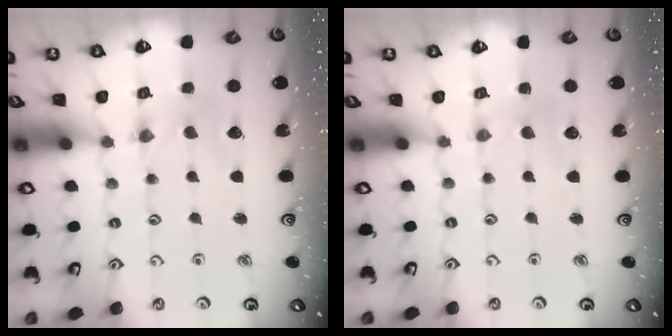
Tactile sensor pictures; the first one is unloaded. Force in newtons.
{"total": 1.0, "press": 1.0, "slide": 0.2}